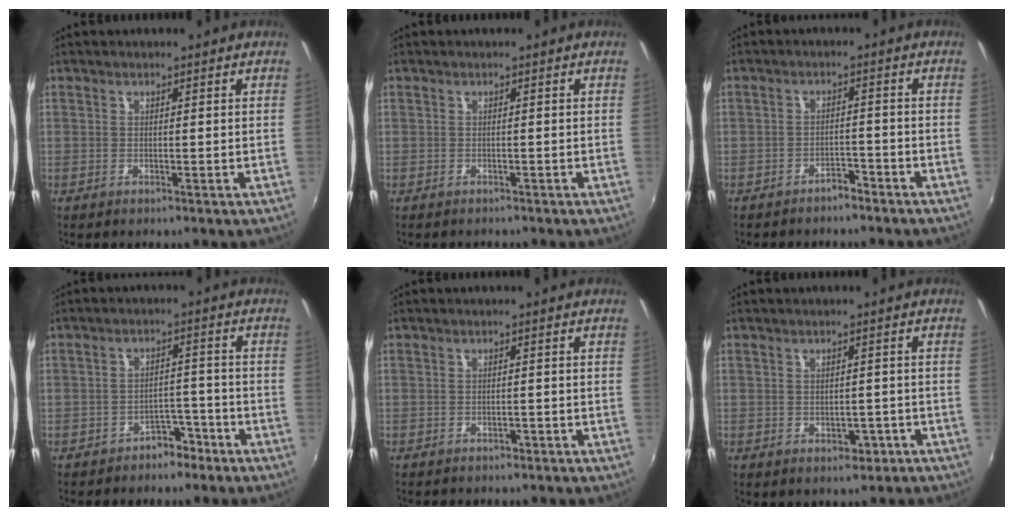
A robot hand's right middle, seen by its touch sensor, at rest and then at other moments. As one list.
[{"total": 1.2, "force": [-0.9, 0.8, 0.0], "torque": [-0.004, -0.001, -0.013]}, {"total": 3.1, "force": [-2.6, 1.6, 0.3], "torque": [-0.010, 0.015, -0.029]}, {"total": 4.9, "force": [-3.7, 3.0, 0.9], "torque": [-0.018, 0.027, -0.041]}, {"total": 3.7, "force": [-3.2, 1.5, 1.0], "torque": [-0.021, -0.008, -0.041]}, {"total": 3.5, "force": [-2.0, 2.5, 1.4], "torque": [-0.026, 0.007, -0.012]}]